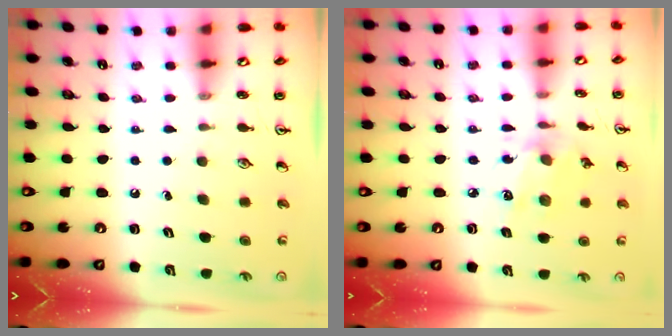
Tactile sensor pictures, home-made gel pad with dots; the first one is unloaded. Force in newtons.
{"total": 6.3, "press": 6.3, "slide": 0.7}